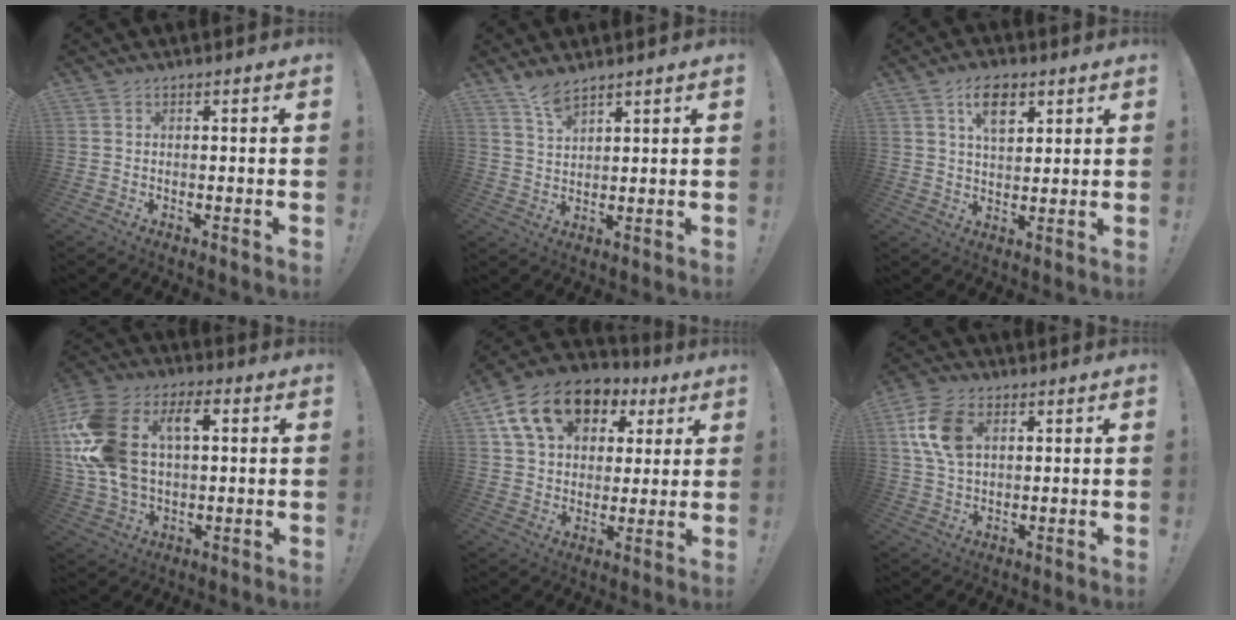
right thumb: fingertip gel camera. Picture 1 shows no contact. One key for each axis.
{"total": 5.2, "fx": 4.2, "fy": 1.1, "fz": 2.7, "tx": -0.054, "ty": -0.027, "tz": 0.077}
{"total": 8.7, "fx": 4.6, "fy": 4.8, "fz": 5.7, "tx": -0.085, "ty": -0.006, "tz": 0.080}
{"total": 21.0, "fx": 4.7, "fy": 13.7, "fz": 15.1, "tx": -0.314, "ty": -0.001, "tz": 0.083}
{"total": 17.2, "fx": 8.0, "fy": 12.0, "fz": 9.4, "tx": -0.157, "ty": -0.024, "tz": 0.151}
{"total": 12.3, "fx": 3.8, "fy": 8.1, "fz": 8.4, "tx": -0.170, "ty": 0.008, "tz": 0.077}